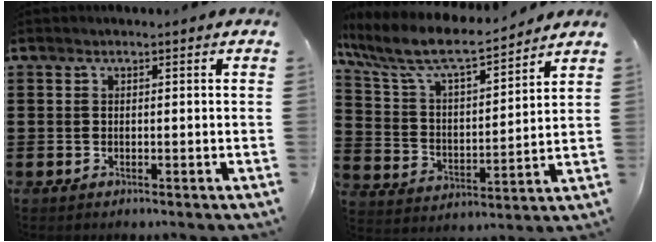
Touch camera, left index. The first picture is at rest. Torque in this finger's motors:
{"motor_torque": [1.07, -1.07, 0.35, 0.21]}